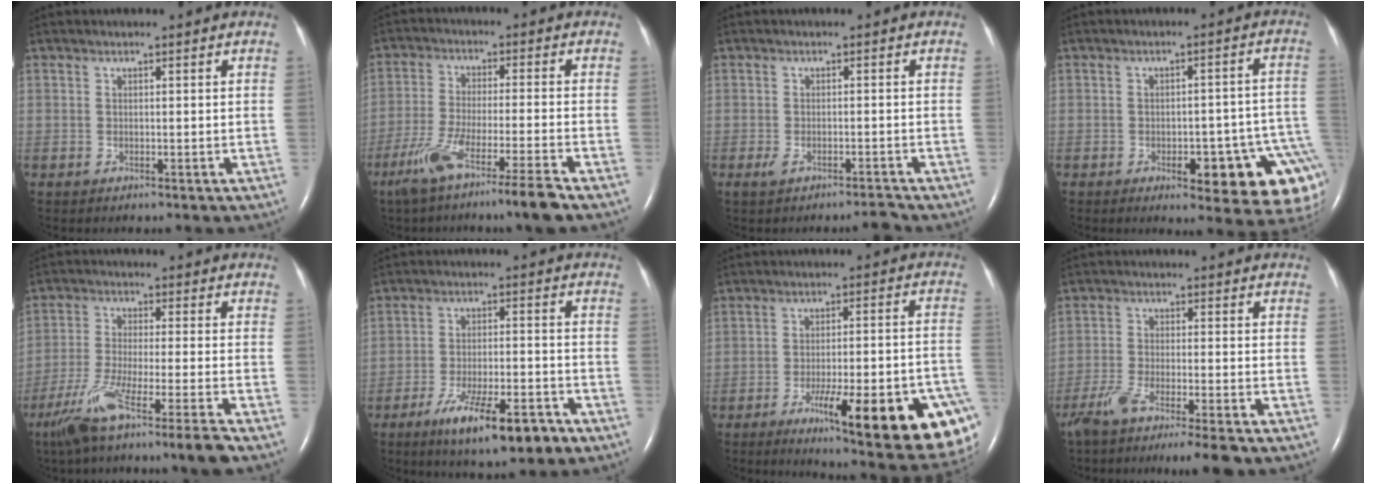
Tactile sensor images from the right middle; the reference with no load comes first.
{"total": 10.5, "force": [-7.1, -1.0, 7.6], "torque": [-0.139, -0.033, -0.129]}
{"total": 2.3, "force": [-1.8, 0.3, 1.4], "torque": [-0.033, -0.004, -0.034]}
{"total": 14.2, "force": [-6.5, 4.0, 12.0], "torque": [-0.056, 0.031, -0.070]}
{"total": 12.4, "force": [-8.9, -1.9, 8.4], "torque": [-0.149, -0.043, -0.152]}
{"total": 11.6, "force": [-7.2, 2.5, 8.8], "torque": [-0.150, -0.012, -0.109]}
{"total": 23.0, "force": [-10.8, 3.5, 20.0], "torque": [-0.175, -0.006, -0.144]}
{"total": 10.1, "force": [-8.0, -0.3, 6.1], "torque": [-0.101, -0.022, -0.132]}